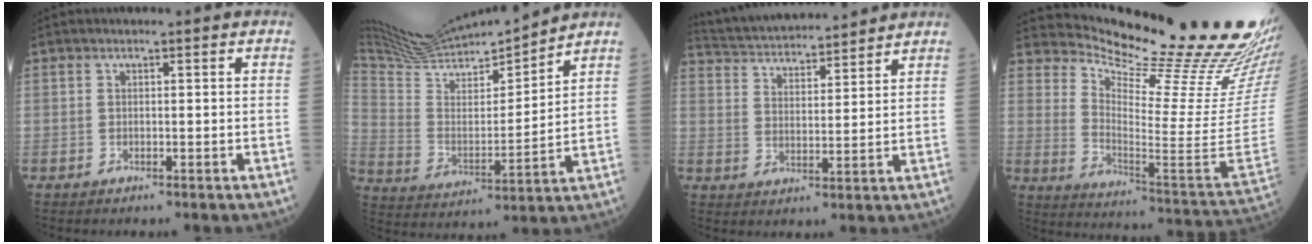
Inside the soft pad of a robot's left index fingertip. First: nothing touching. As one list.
[{"total": 16.4, "force": [15.8, 0.8, 4.4], "torque": [-0.100, -0.009, 0.282]}, {"total": 15.2, "force": [14.3, 2.1, 4.7], "torque": [-0.089, 0.025, 0.230]}, {"total": 26.7, "force": [23.7, 0.9, 12.2], "torque": [-0.190, -0.135, 0.307]}]